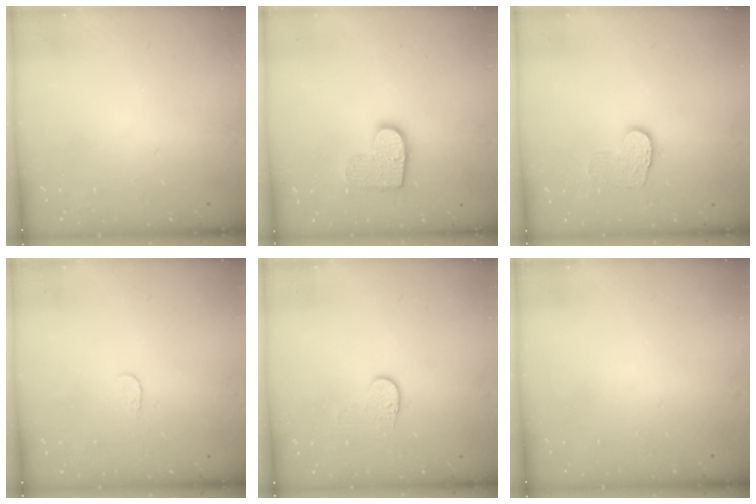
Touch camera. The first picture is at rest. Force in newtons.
{"total": 10.4, "press": 10.4, "slide": 0.5}
{"total": 8.8, "press": 8.8, "slide": 0.7}
{"total": 3.6, "press": 3.6, "slide": 0.3}
{"total": 5.3, "press": 5.2, "slide": 0.5}
{"total": 0.0}